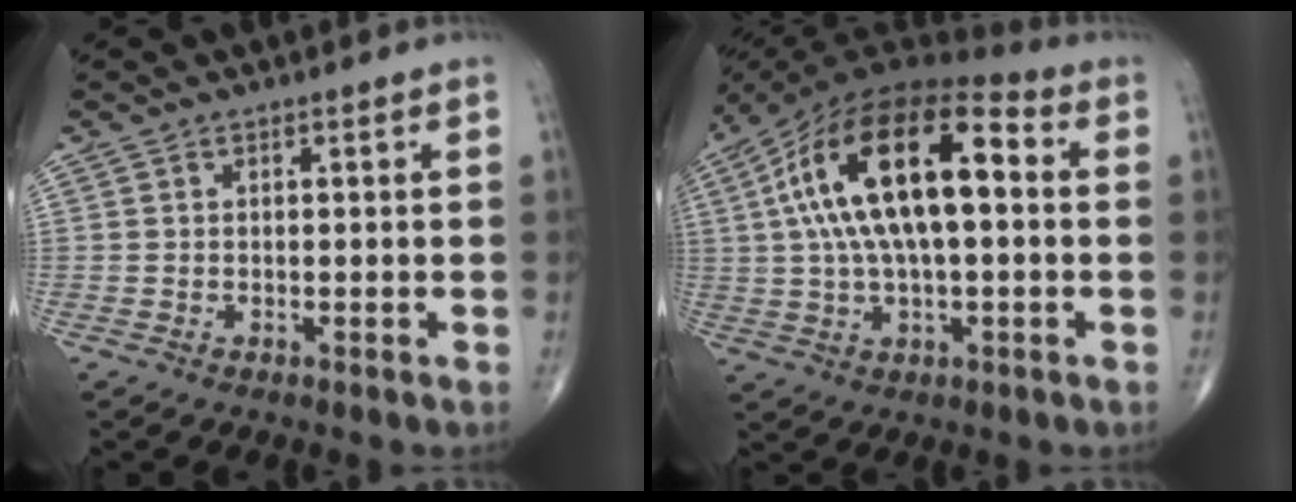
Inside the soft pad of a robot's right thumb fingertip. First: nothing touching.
{"total": 21.3, "force": [2.9, 9.5, 18.8], "torque": [-0.345, 0.037, 0.038]}